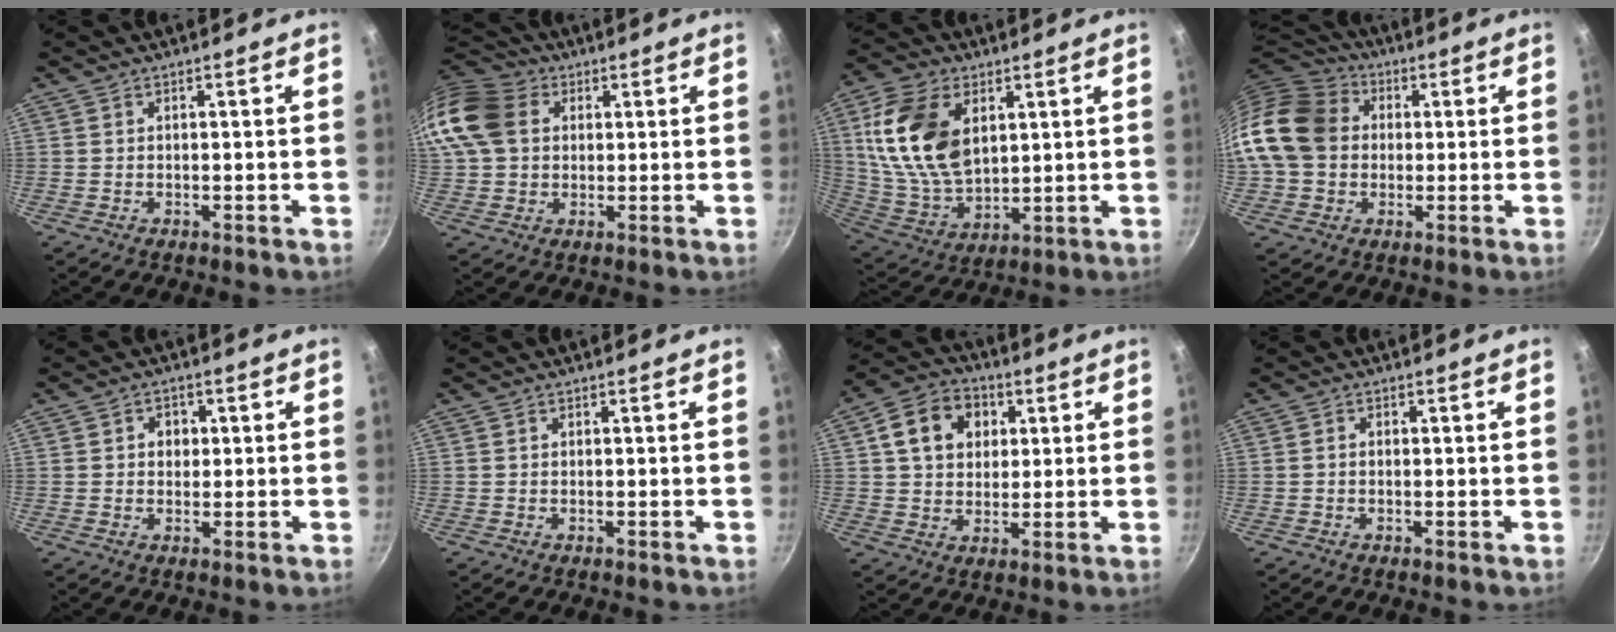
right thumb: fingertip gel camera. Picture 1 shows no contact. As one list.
[{"total": 16.4, "force": [3.8, 12.9, 9.3], "torque": [-0.198, 0.027, 0.057]}, {"total": 18.7, "force": [5.2, 11.5, 13.7], "torque": [-0.244, -0.016, 0.113]}, {"total": 17.4, "force": [1.4, 14.3, 9.8], "torque": [-0.175, 0.034, 0.015]}, {"total": 3.3, "force": [0.5, 2.9, 1.6], "torque": [-0.005, 0.002, 0.004]}, {"total": 0.0}, {"total": 11.9, "force": [3.5, 9.3, 6.5], "torque": [-0.090, 0.010, 0.048]}, {"total": 0.8, "force": [-0.1, 0.6, 0.5], "torque": [-0.009, 0.006, -0.002]}]